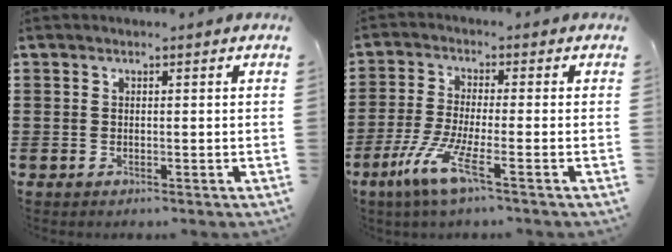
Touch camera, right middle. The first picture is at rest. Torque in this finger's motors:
{"motor_torque": [1.44, -0.05, 0.25, 0.11]}